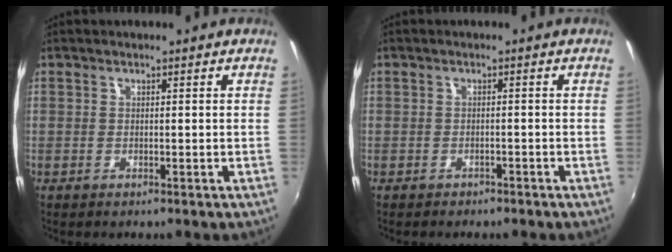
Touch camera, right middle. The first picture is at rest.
{"total": 2.3, "force": [-2.0, 1.0, 0.6], "torque": [-0.016, -0.010, -0.028]}